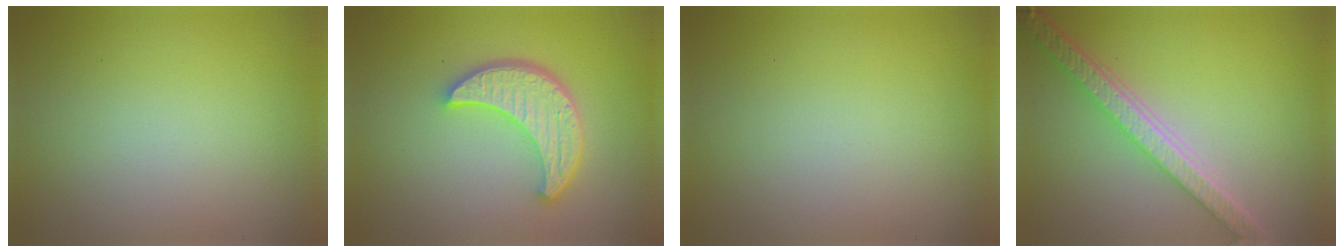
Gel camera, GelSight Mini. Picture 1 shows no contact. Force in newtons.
{"total": 5.7, "press": 4.3, "slide": 3.7}
{"total": 0.0}
{"total": 5.8, "press": 4.4, "slide": 3.7}